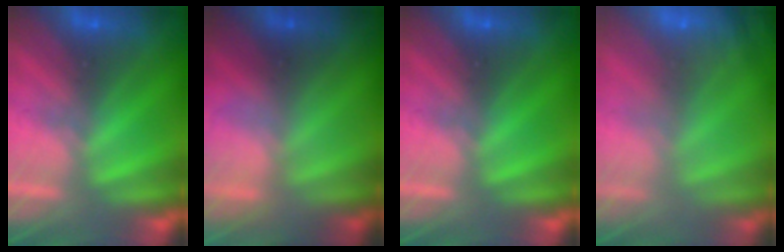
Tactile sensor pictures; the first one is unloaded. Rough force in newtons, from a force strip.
{"total": 2.4}
{"total": 0.0}
{"total": 6.1}